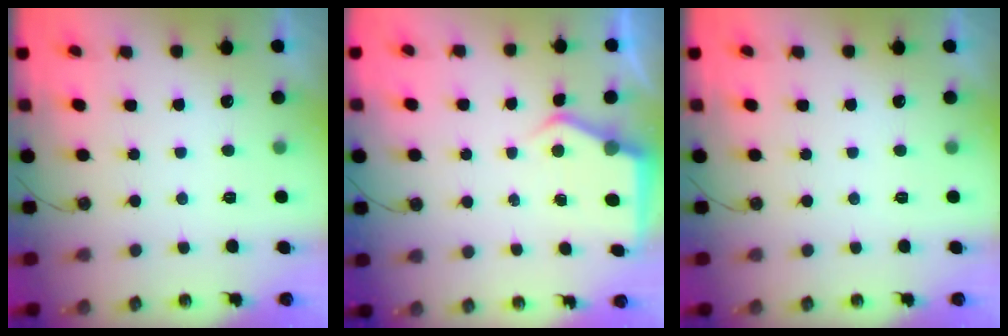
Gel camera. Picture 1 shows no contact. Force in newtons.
{"total": 4.9, "press": 4.9, "slide": 0.5}
{"total": 0.0}